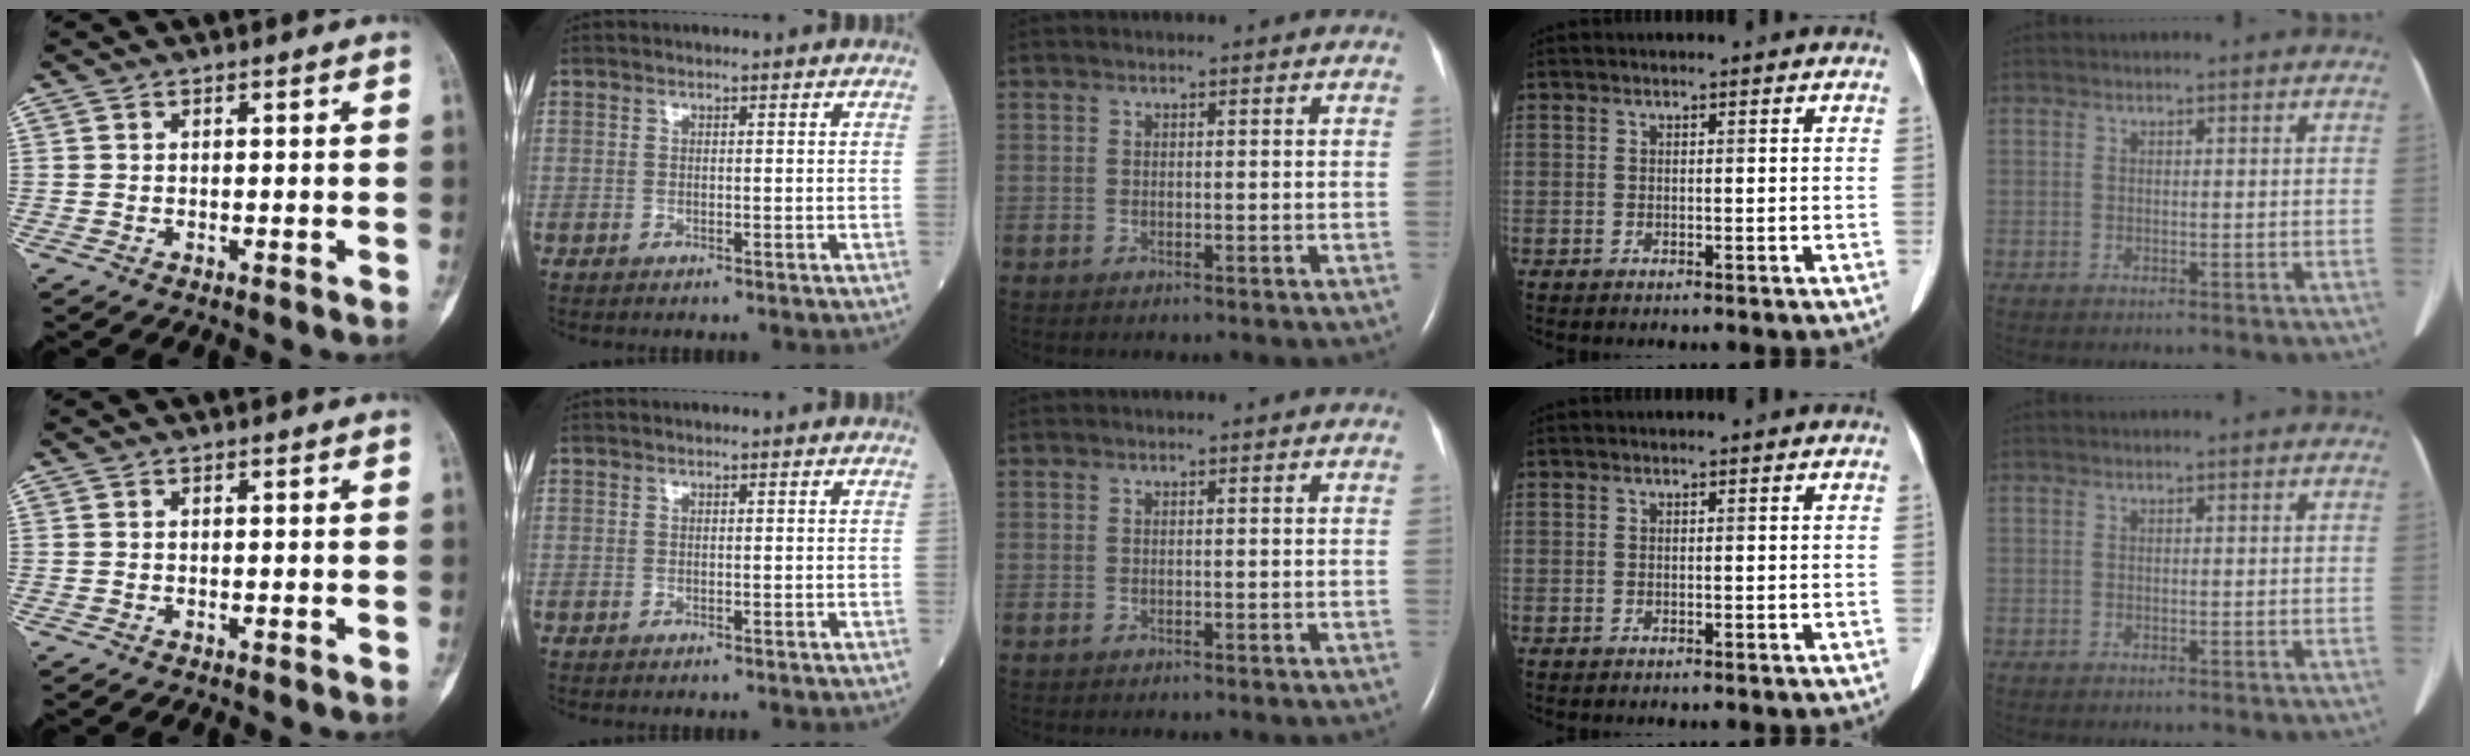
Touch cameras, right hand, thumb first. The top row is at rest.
{}